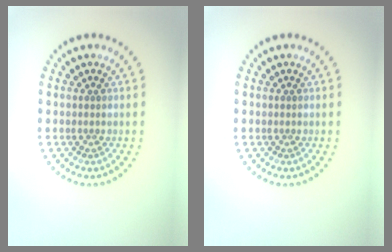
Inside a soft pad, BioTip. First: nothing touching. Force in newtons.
{"total": 0.0}